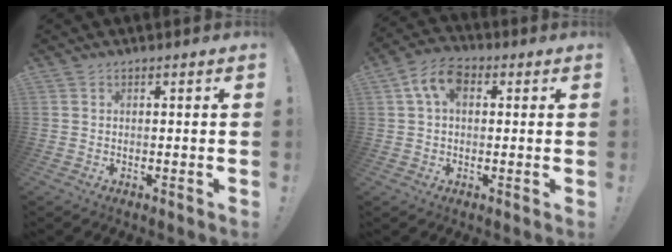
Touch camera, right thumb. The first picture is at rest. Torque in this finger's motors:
{"motor_torque": [0.03, 0.09, 0.30, -0.25, 0.01]}